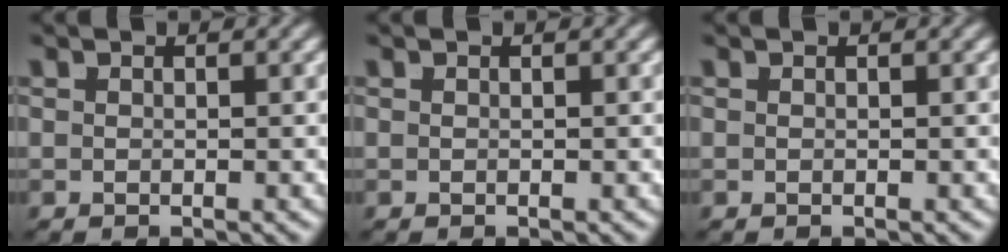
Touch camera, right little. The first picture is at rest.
{"total": 0.0}
{"total": 0.0}